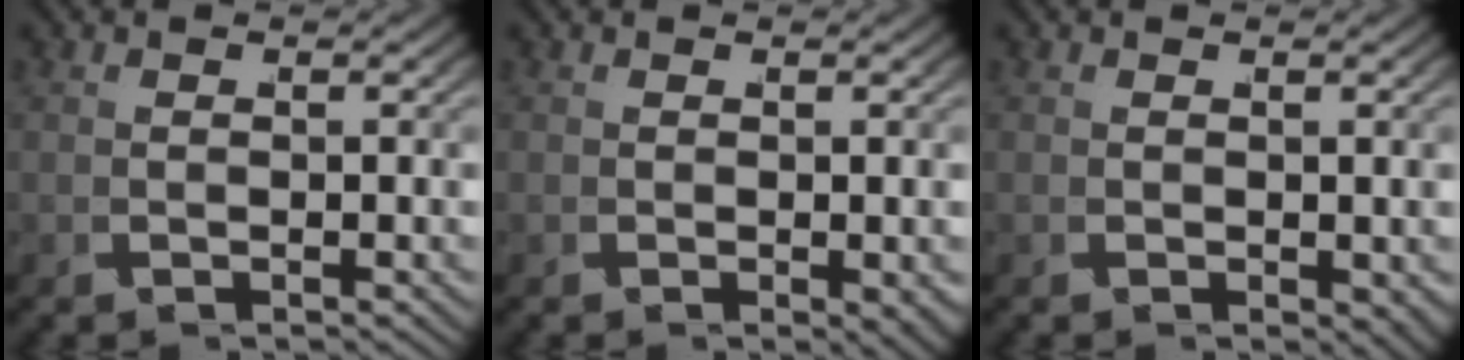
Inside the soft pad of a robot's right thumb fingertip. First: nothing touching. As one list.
[{"total": 1.5, "force": [-0.3, 0.7, 1.3], "torque": [-0.016, -0.007, 0.001]}, {"total": 1.1, "force": [0.1, 0.7, 0.9], "torque": [-0.008, -0.007, 0.006]}]